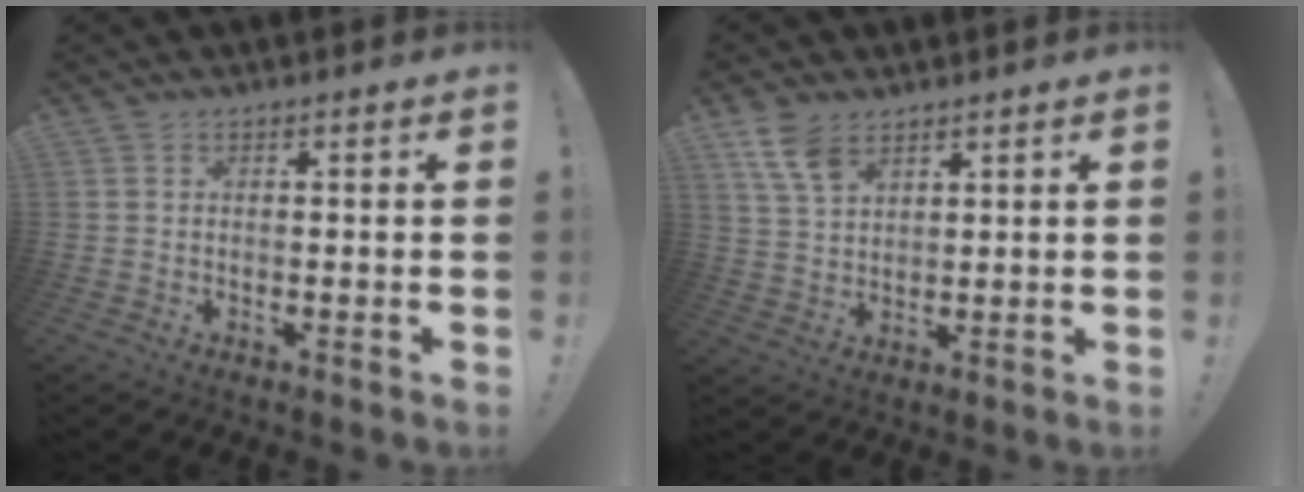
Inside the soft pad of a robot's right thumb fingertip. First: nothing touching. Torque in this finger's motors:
{"motor_torque": [0.03, 0.11, 0.52, 0.45, 0.03]}